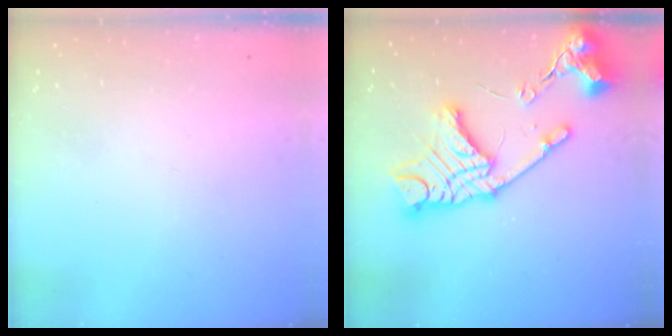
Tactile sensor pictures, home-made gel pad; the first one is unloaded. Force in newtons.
{"total": 20.6, "press": 20.5, "slide": 2.0}